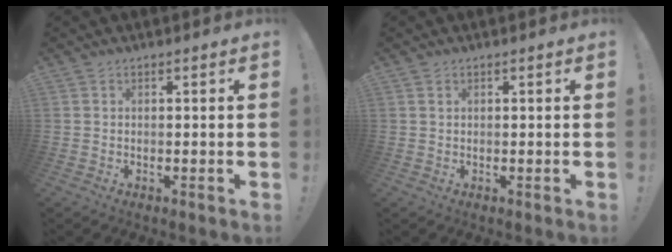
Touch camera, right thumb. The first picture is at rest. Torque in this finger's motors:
{"motor_torque": [0.02, -0.06, -0.36, -0.14, 0.03]}